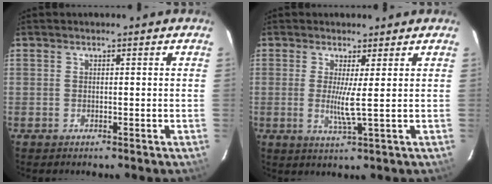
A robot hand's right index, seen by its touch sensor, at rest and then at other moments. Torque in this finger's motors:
{"motor_torque": [0.15, 0.30, 0.31, 0.06]}